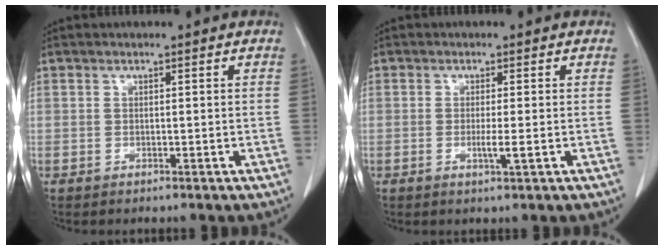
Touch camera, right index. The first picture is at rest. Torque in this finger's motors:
{"motor_torque": [0.66, -0.27, 0.24, 0.06]}